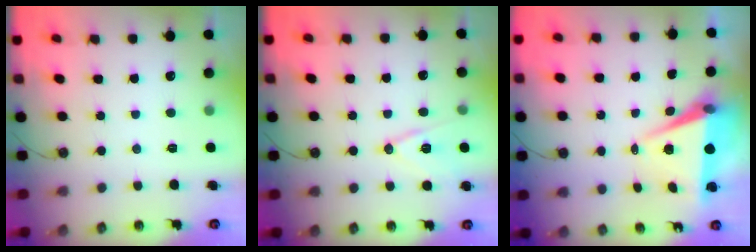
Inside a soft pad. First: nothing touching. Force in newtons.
{"total": 11.7, "press": 11.1, "slide": 3.5}
{"total": 7.0, "press": 5.5, "slide": 4.3}